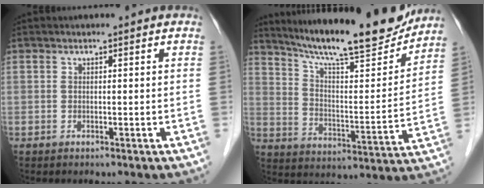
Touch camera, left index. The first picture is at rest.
{"total": 20.0, "force": [17.9, 1.6, 8.7], "torque": [-0.144, -0.023, 0.267]}